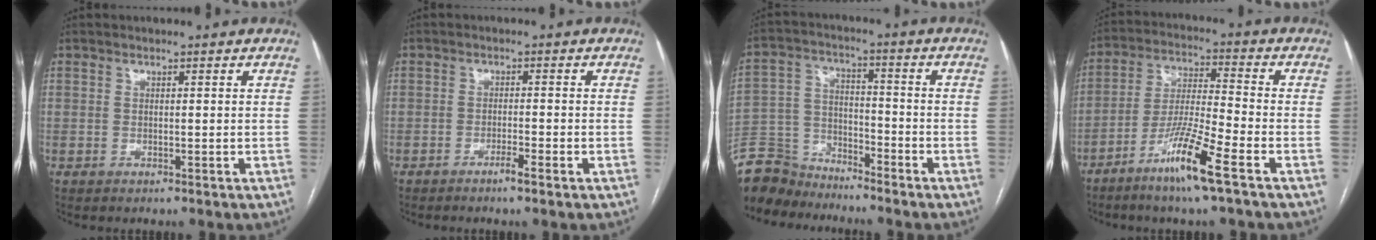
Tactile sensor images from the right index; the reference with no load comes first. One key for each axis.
{"total": 2.4, "fx": -1.6, "fy": -0.2, "fz": 1.8, "tx": -0.031, "ty": -0.001, "tz": -0.028}
{"total": 9.6, "fx": -9.1, "fy": 3.0, "fz": 0.1, "tx": -0.008, "ty": 0.014, "tz": -0.181}
{"total": 11.0, "fx": -6.4, "fy": -0.4, "fz": 8.9, "tx": -0.175, "ty": -0.021, "tz": -0.126}